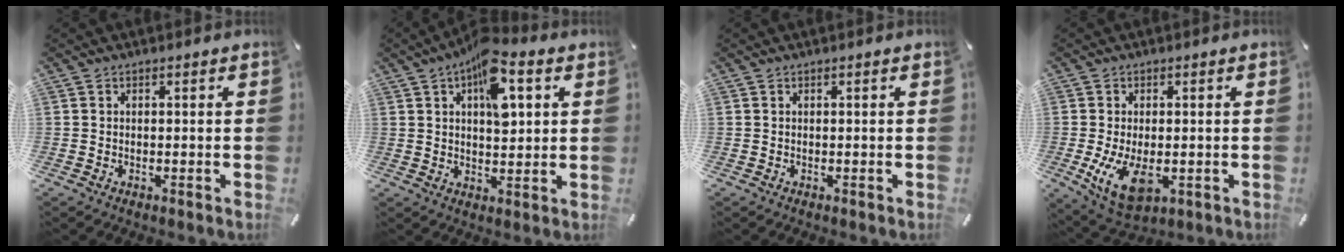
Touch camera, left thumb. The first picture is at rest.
{"total": 11.9, "force": [5.1, 5.9, 9.0], "torque": [-0.125, -0.015, 0.083]}
{"total": 0.0}
{"total": 9.3, "force": [-1.5, 5.3, 7.5], "torque": [-0.143, -0.012, -0.021]}